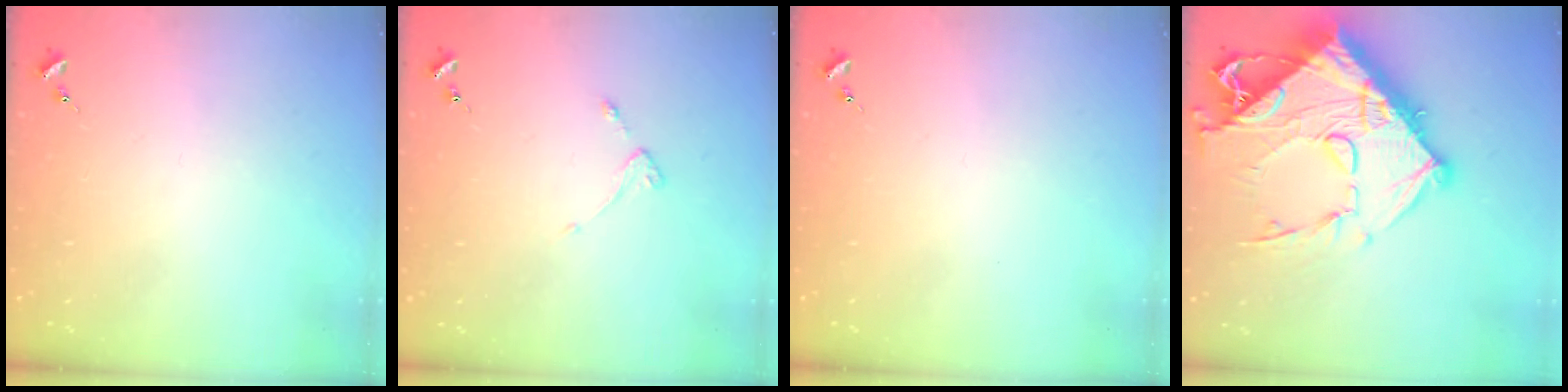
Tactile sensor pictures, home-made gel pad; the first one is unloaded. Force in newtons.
{"total": 2.6, "press": 2.6, "slide": 0.5}
{"total": 0.0}
{"total": 25.7, "press": 25.6, "slide": 2.6}